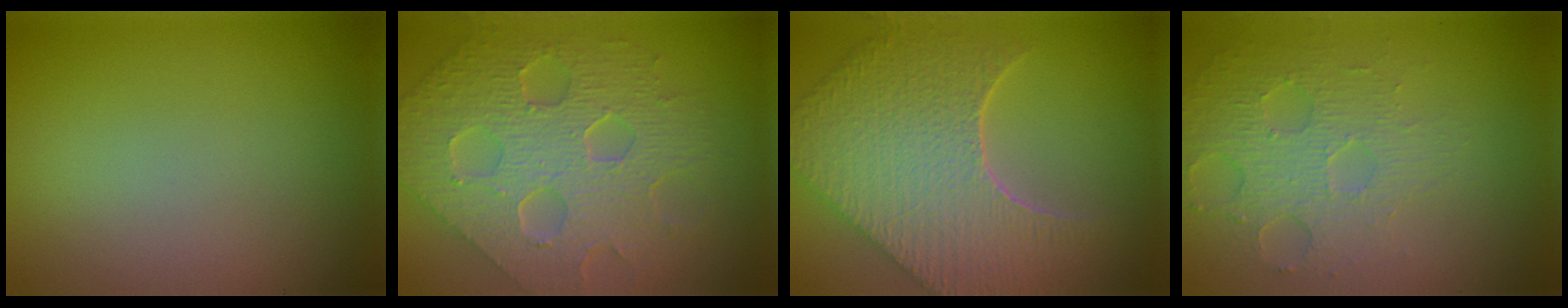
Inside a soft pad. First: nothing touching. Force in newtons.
{"total": 9.0, "press": 6.5, "slide": 6.2}
{"total": 9.6, "press": 7.0, "slide": 6.7}
{"total": 4.0, "press": 3.2, "slide": 2.5}